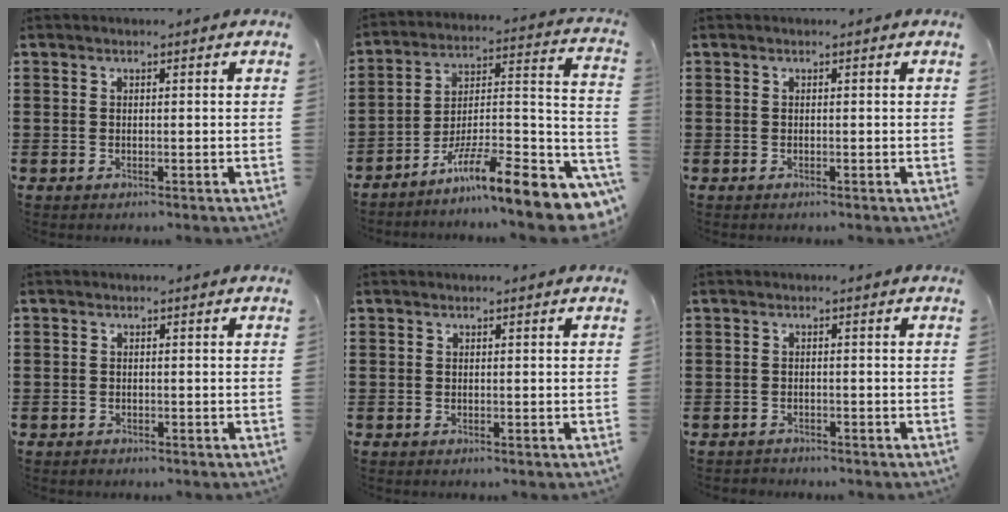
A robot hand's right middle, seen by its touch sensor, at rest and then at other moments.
{"total": 10.9, "force": [-7.6, 0.9, 7.8], "torque": [-0.107, -0.005, -0.141]}
{"total": 0.0}
{"total": 0.7, "force": [-0.5, 0.5, -0.1], "torque": [0.002, 0.005, -0.013]}
{"total": 0.0}
{"total": 1.0, "force": [-1.0, 0.2, 0.0], "torque": [-0.003, 0.003, -0.023]}